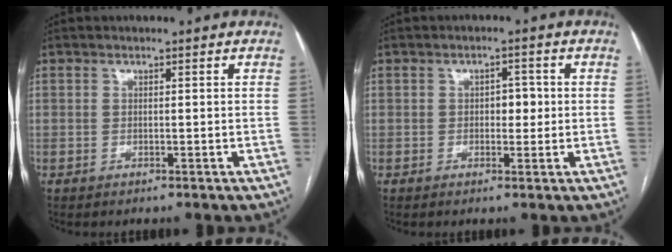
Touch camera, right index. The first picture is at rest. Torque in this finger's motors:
{"motor_torque": [0.51, 0.07, 0.01, 0.03]}